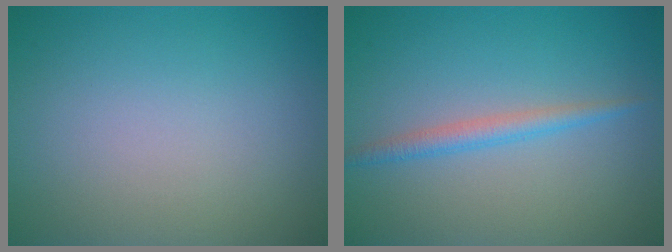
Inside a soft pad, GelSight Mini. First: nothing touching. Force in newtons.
{"total": 1.8, "press": 1.8, "slide": 0.1}